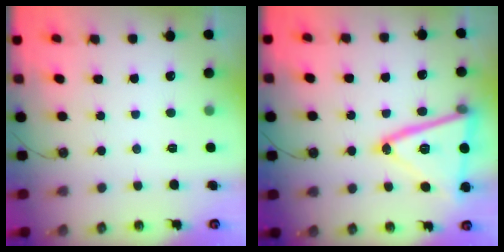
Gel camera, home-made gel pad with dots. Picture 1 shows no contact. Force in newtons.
{"total": 22.3, "press": 22.1, "slide": 3.4}